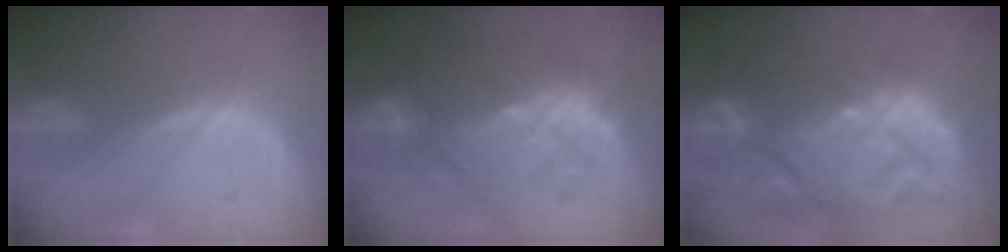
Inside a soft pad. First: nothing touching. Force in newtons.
{"total": 9.1, "press": 9.0, "slide": 1.7}
{"total": 14.8, "press": 12.7, "slide": 7.6}